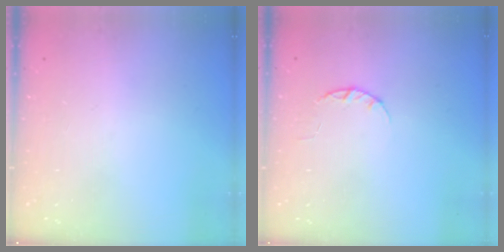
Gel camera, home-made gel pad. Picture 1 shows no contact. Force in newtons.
{"total": 2.4, "press": 2.3, "slide": 0.4}